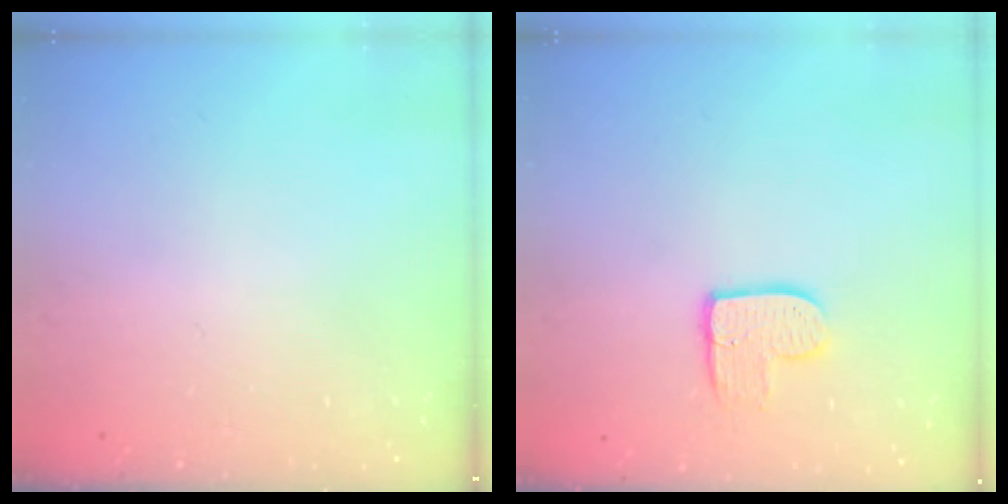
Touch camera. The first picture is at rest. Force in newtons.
{"total": 9.7, "press": 9.6, "slide": 0.7}